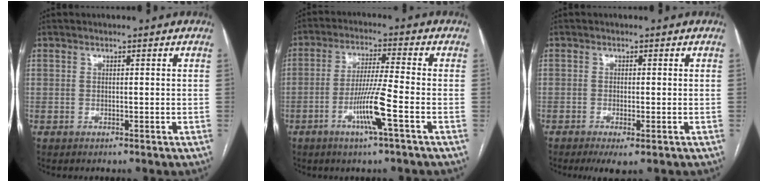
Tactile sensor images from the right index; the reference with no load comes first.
{"total": 8.2, "force": [-3.3, -0.8, 7.5], "torque": [-0.144, -0.009, -0.065]}
{"total": 3.2, "force": [-1.6, 0.7, 2.7], "torque": [-0.048, -0.010, -0.022]}